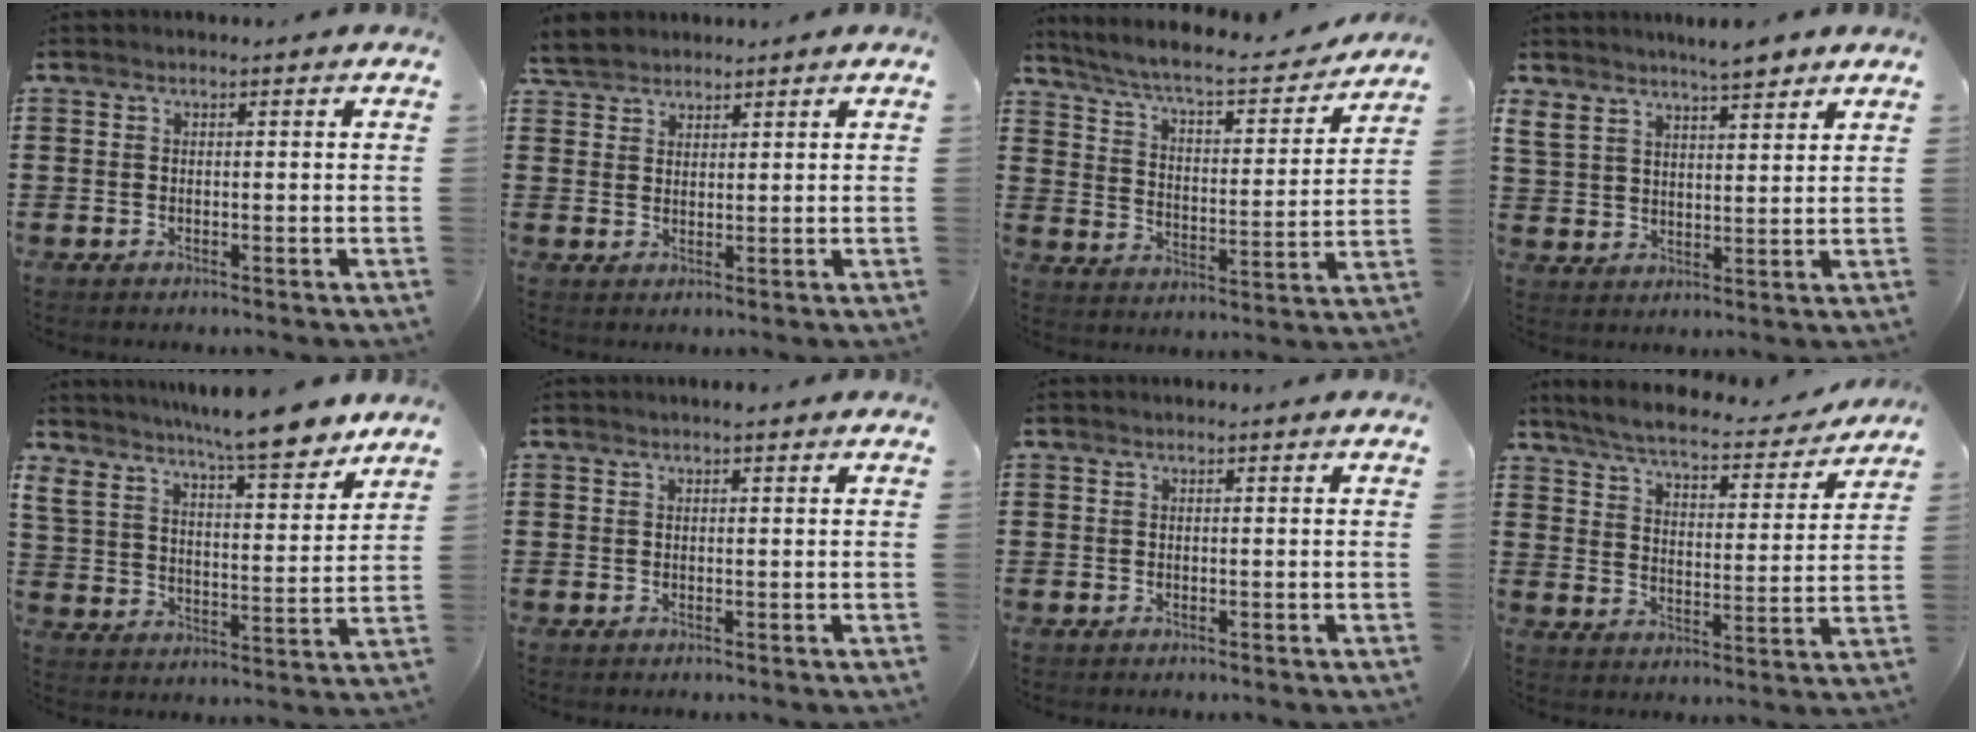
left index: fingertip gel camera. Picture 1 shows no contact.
{"total": 3.0, "force": [2.8, 1.0, 0.2], "torque": [-0.014, 0.003, 0.054]}
{"total": 6.7, "force": [6.0, 0.4, 3.0], "torque": [-0.085, -0.038, 0.097]}
{"total": 6.3, "force": [5.6, 2.1, 2.1], "torque": [-0.062, -0.008, 0.103]}
{"total": 10.0, "force": [8.8, 1.4, 4.5], "torque": [-0.102, -0.049, 0.152]}
{"total": 0.5, "force": [0.3, 0.1, 0.4], "torque": [-0.008, 0.002, 0.006]}
{"total": 0.0}
{"total": 5.5, "force": [5.2, 0.1, 1.8], "torque": [-0.062, -0.036, 0.087]}